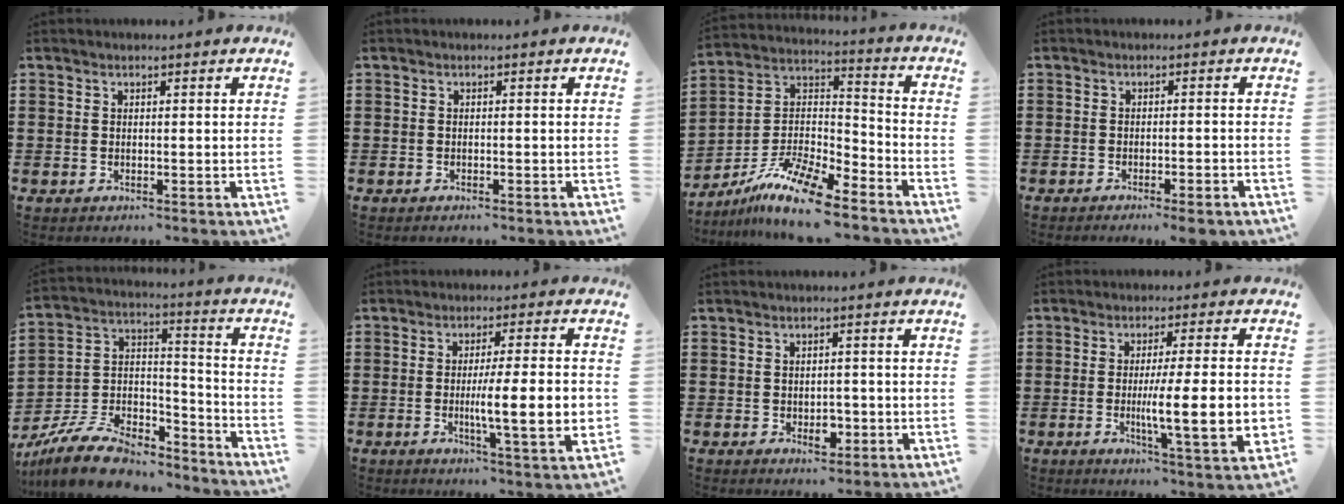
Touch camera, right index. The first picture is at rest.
{"total": 0.6, "force": [-0.6, 0.1, 0.1], "torque": [-0.004, -0.001, -0.011]}
{"total": 11.8, "force": [-9.3, 2.6, 6.8], "torque": [-0.149, 0.014, -0.187]}
{"total": 2.1, "force": [-1.8, -0.1, 1.1], "torque": [-0.019, 0.002, -0.035]}
{"total": 9.8, "force": [-8.1, 3.3, 4.3], "torque": [-0.106, 0.016, -0.162]}
{"total": 9.8, "force": [-1.1, 1.2, 9.6], "torque": [-0.153, -0.013, -0.022]}
{"total": 3.1, "force": [-0.9, 1.9, 2.3], "torque": [-0.033, -0.001, -0.017]}
{"total": 11.2, "force": [-1.3, 1.6, 11.0], "torque": [-0.184, -0.016, -0.027]}